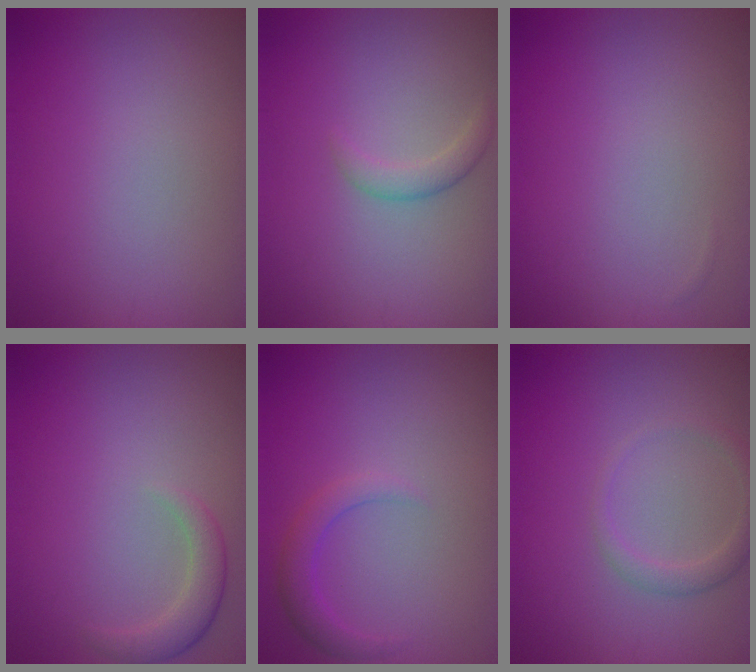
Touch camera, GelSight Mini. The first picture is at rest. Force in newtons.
{"total": 1.6, "press": 1.6, "slide": 0.1}
{"total": 0.0}
{"total": 2.3, "press": 2.3, "slide": 0.3}
{"total": 2.1, "press": 2.1, "slide": 0.1}
{"total": 1.7, "press": 1.7, "slide": 0.1}